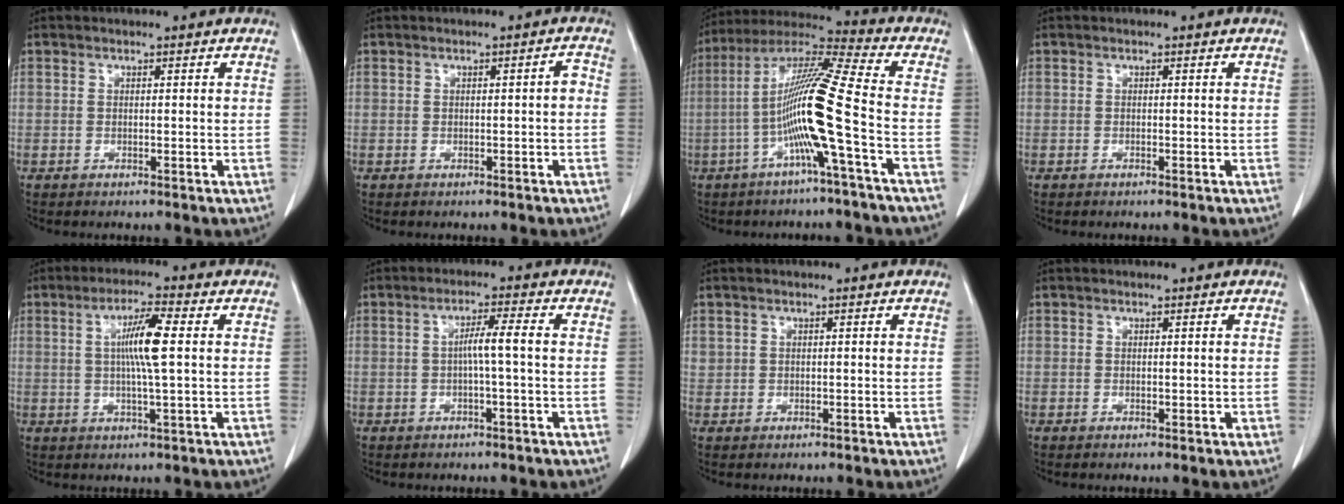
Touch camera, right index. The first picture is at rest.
{"total": 1.3, "force": [-0.3, 0.2, 1.3], "torque": [-0.014, 0.002, -0.004]}
{"total": 13.7, "force": [-3.4, -1.7, 13.2], "torque": [-0.250, 0.009, -0.075]}
{"total": 0.0}
{"total": 6.9, "force": [1.0, -0.1, 6.8], "torque": [-0.123, -0.001, 0.015]}
{"total": 3.7, "force": [-0.2, -0.4, 3.7], "torque": [-0.065, 0.007, -0.002]}
{"total": 0.9, "force": [0.4, 0.8, 0.1], "torque": [0.008, 0.006, 0.005]}
{"total": 0.7, "force": [0.0, 0.4, 0.5], "torque": [-0.007, -0.002, 0.003]}